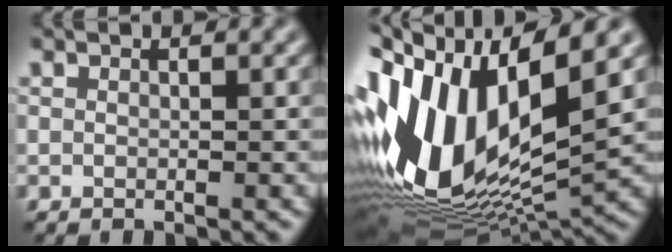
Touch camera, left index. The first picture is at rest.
{"total": 16.2, "force": [0.0, 8.2, 14.0], "torque": [-0.297, 0.002, -0.002]}